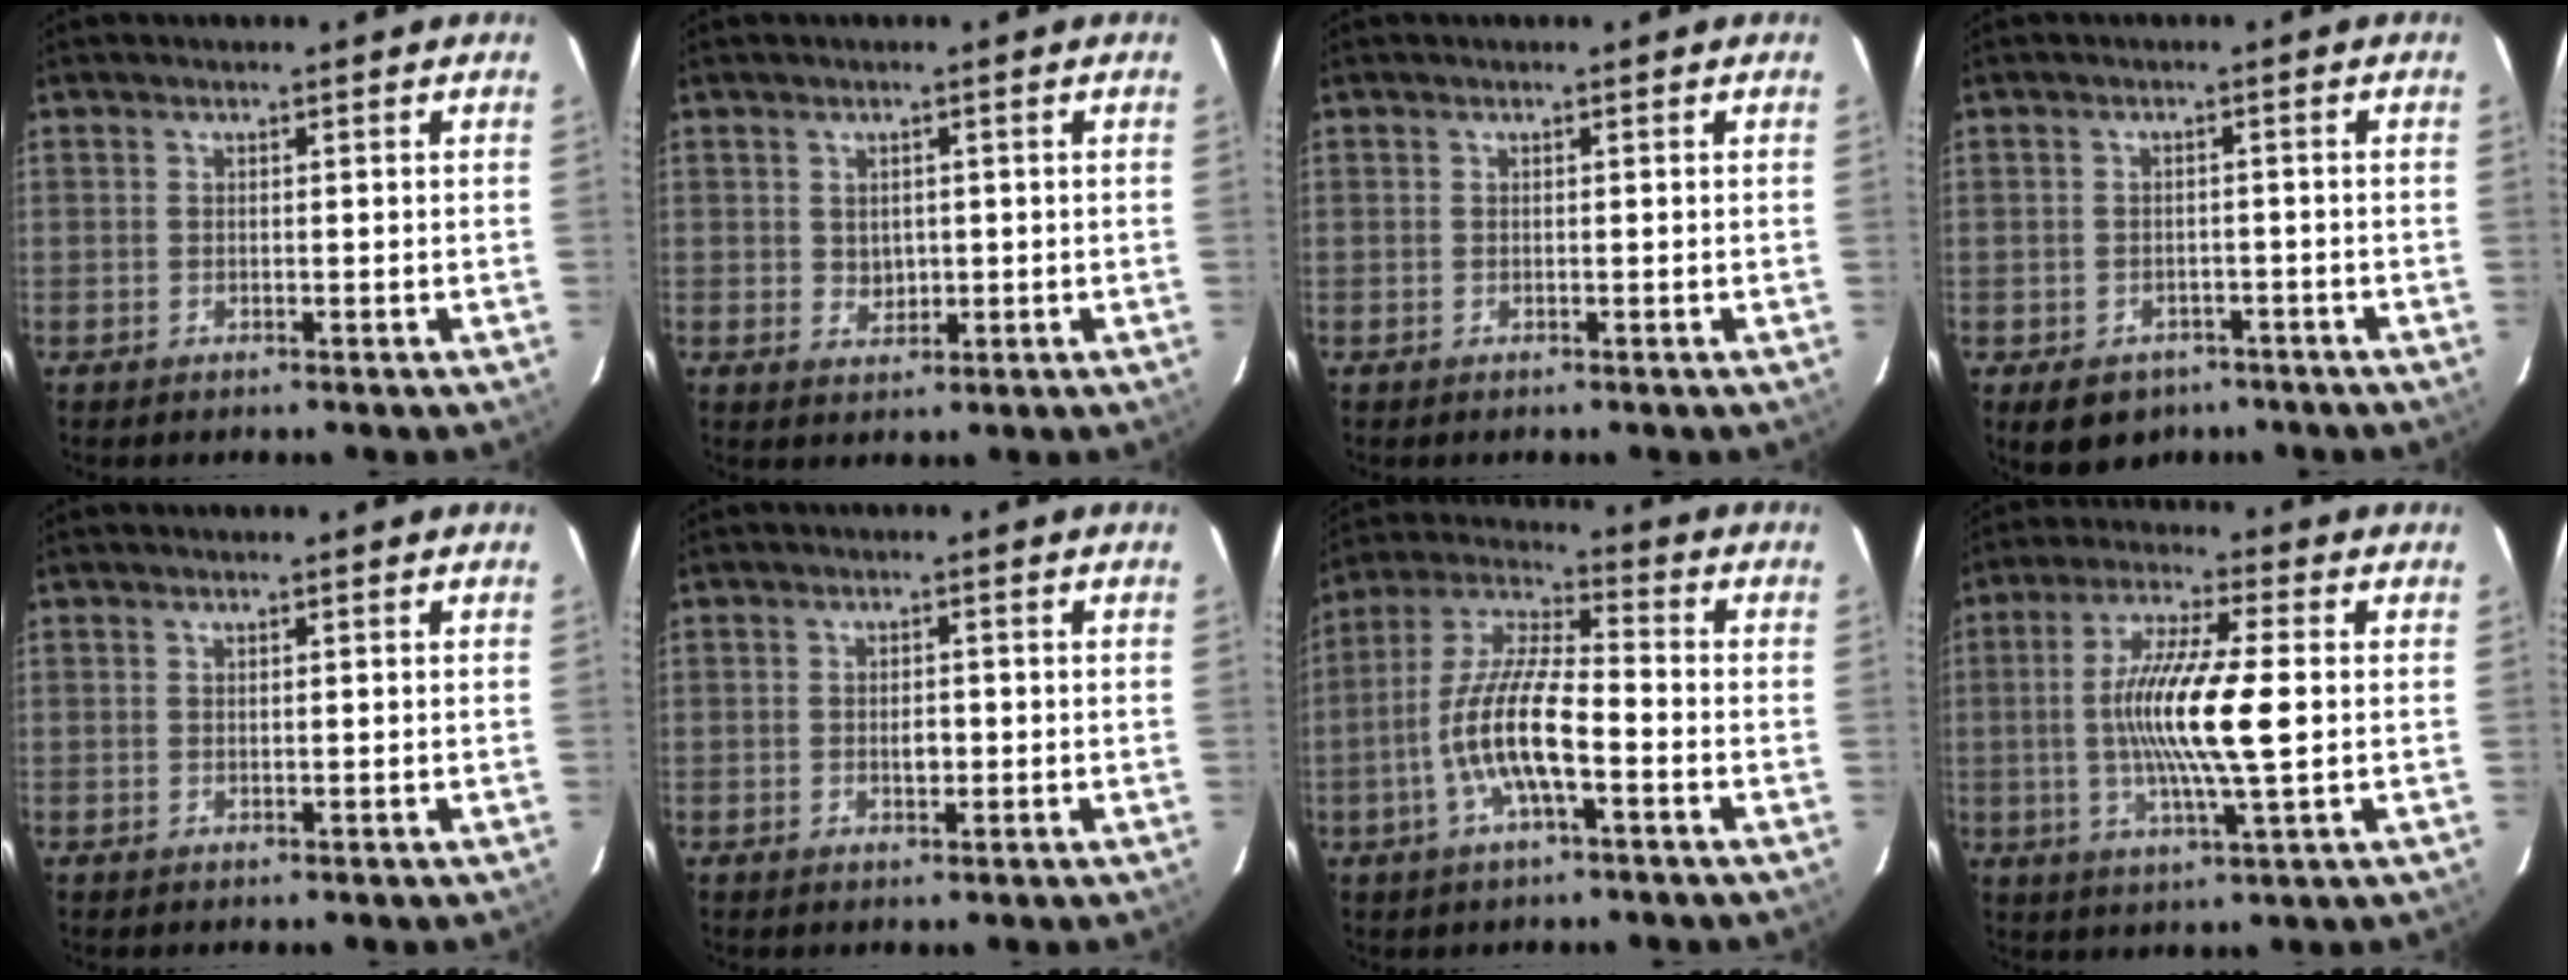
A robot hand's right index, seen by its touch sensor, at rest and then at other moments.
{"total": 2.6, "force": [0.3, 2.3, 1.2], "torque": [-0.017, 0.000, 0.010]}
{"total": 0.0}
{"total": 7.0, "force": [-4.4, 5.0, 2.2], "torque": [-0.045, 0.007, -0.047]}
{"total": 0.0}
{"total": 2.4, "force": [-0.4, 1.5, 1.8], "torque": [-0.031, 0.003, -0.007]}
{"total": 12.6, "force": [-4.3, 3.1, 11.4], "torque": [-0.237, -0.001, -0.083]}
{"total": 13.6, "force": [-0.2, 1.5, 13.5], "torque": [-0.255, -0.001, -0.008]}